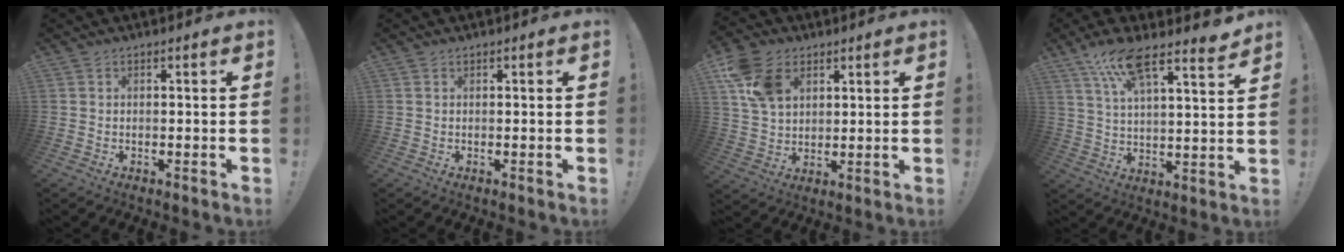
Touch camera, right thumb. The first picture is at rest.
{"total": 0.0}
{"total": 13.0, "force": [5.7, 9.2, 7.2], "torque": [-0.132, -0.006, 0.115]}
{"total": 11.5, "force": [8.7, 2.3, 7.2], "torque": [-0.138, -0.046, 0.152]}